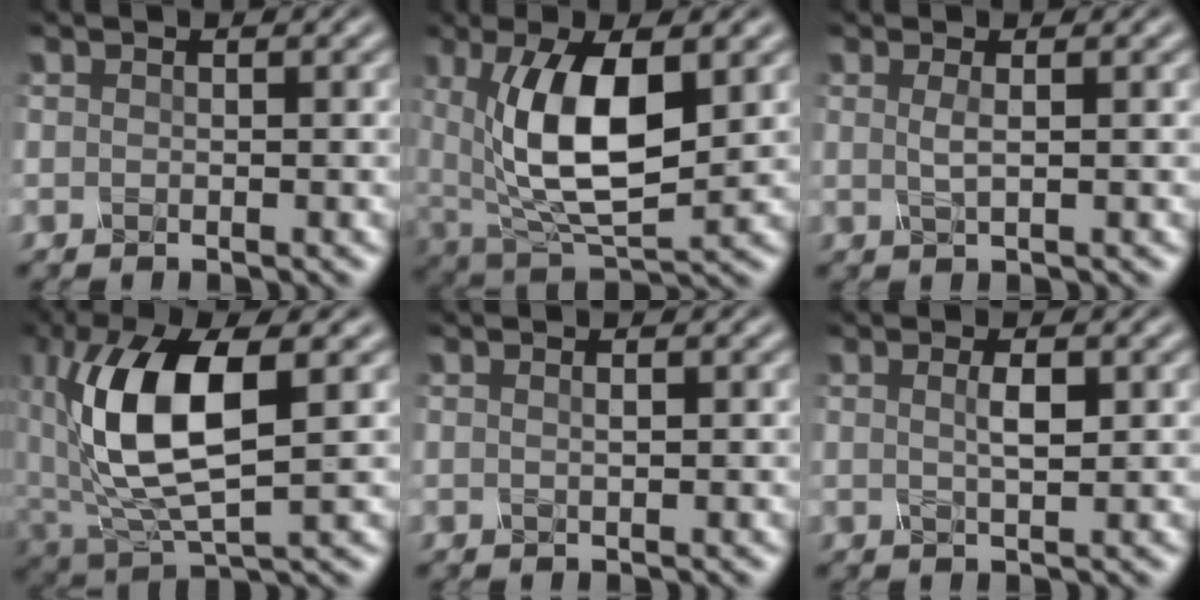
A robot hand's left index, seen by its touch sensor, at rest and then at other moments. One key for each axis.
{"total": 10.2, "fx": 1.7, "fy": 4.4, "fz": 9.1, "tx": -0.166, "ty": -0.002, "tz": 0.030}
{"total": 1.4, "fx": 0.4, "fy": 0.4, "fz": 1.3, "tx": -0.024, "ty": 0.000, "tz": 0.004}
{"total": 10.6, "fx": 1.6, "fy": 4.7, "fz": 9.3, "tx": -0.194, "ty": 0.004, "tz": 0.031}
{"total": 0.7, "fx": 0.3, "fy": 0.2, "fz": 0.6, "tx": -0.009, "ty": 0.002, "tz": 0.005}
{"total": 2.0, "fx": 0.6, "fy": 0.4, "fz": 1.9, "tx": -0.035, "ty": 0.002, "tz": 0.010}